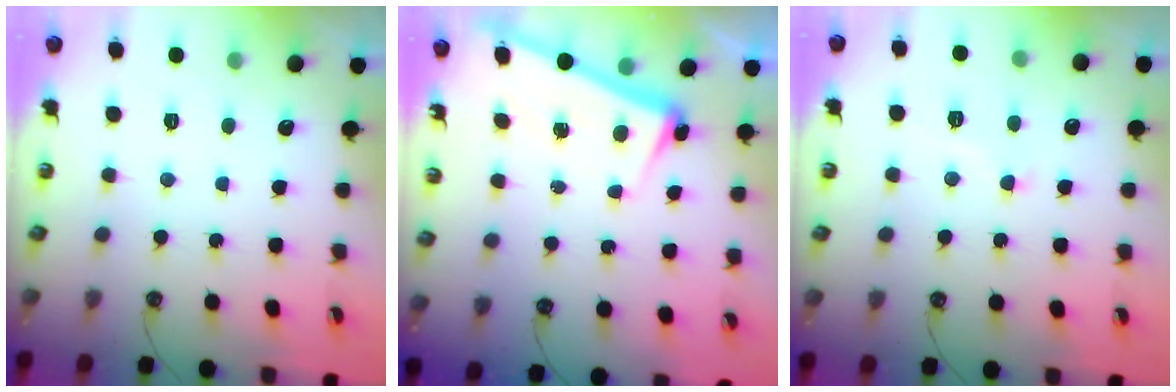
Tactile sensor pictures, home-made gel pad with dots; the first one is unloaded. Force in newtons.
{"total": 2.3, "press": 2.2, "slide": 0.7}
{"total": 2.5, "press": 2.4, "slide": 0.7}